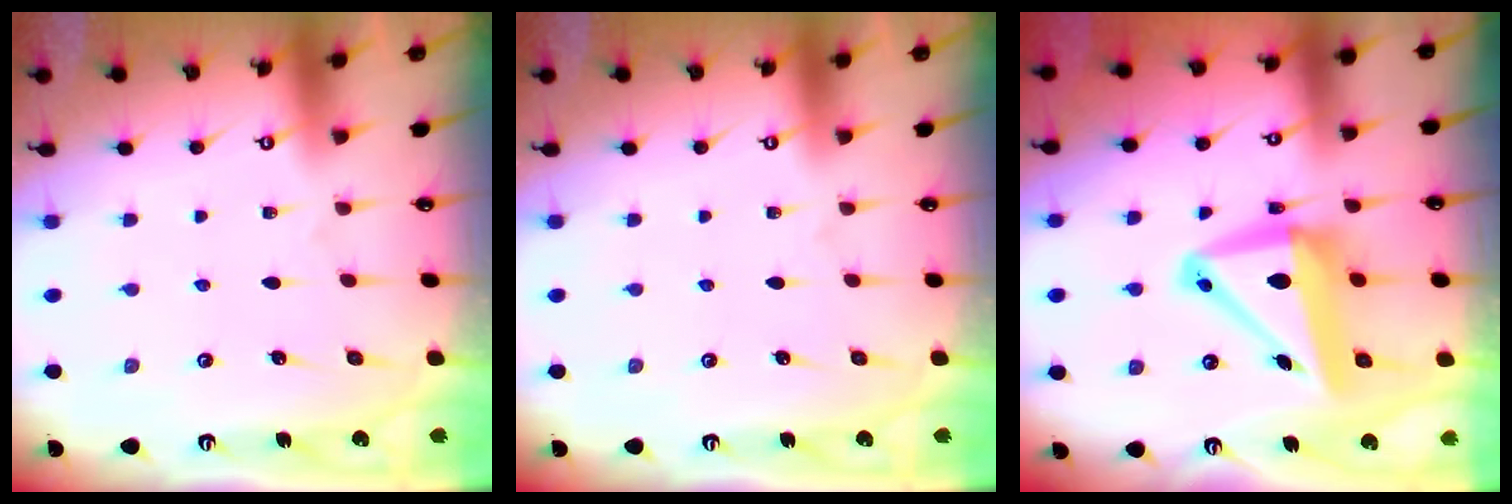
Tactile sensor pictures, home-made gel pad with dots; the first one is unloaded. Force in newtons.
{"total": 0.0}
{"total": 12.9, "press": 12.6, "slide": 2.8}